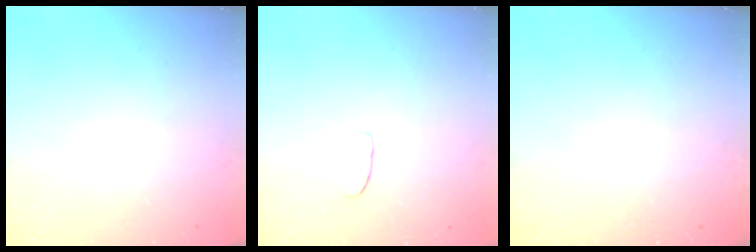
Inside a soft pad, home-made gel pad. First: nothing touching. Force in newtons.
{"total": 5.4, "press": 5.4, "slide": 0.4}
{"total": 0.0}